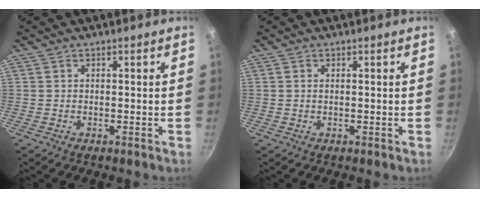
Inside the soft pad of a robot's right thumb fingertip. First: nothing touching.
{"total": 0.6, "force": [0.2, 0.3, 0.5], "torque": [-0.011, 0.000, 0.002]}